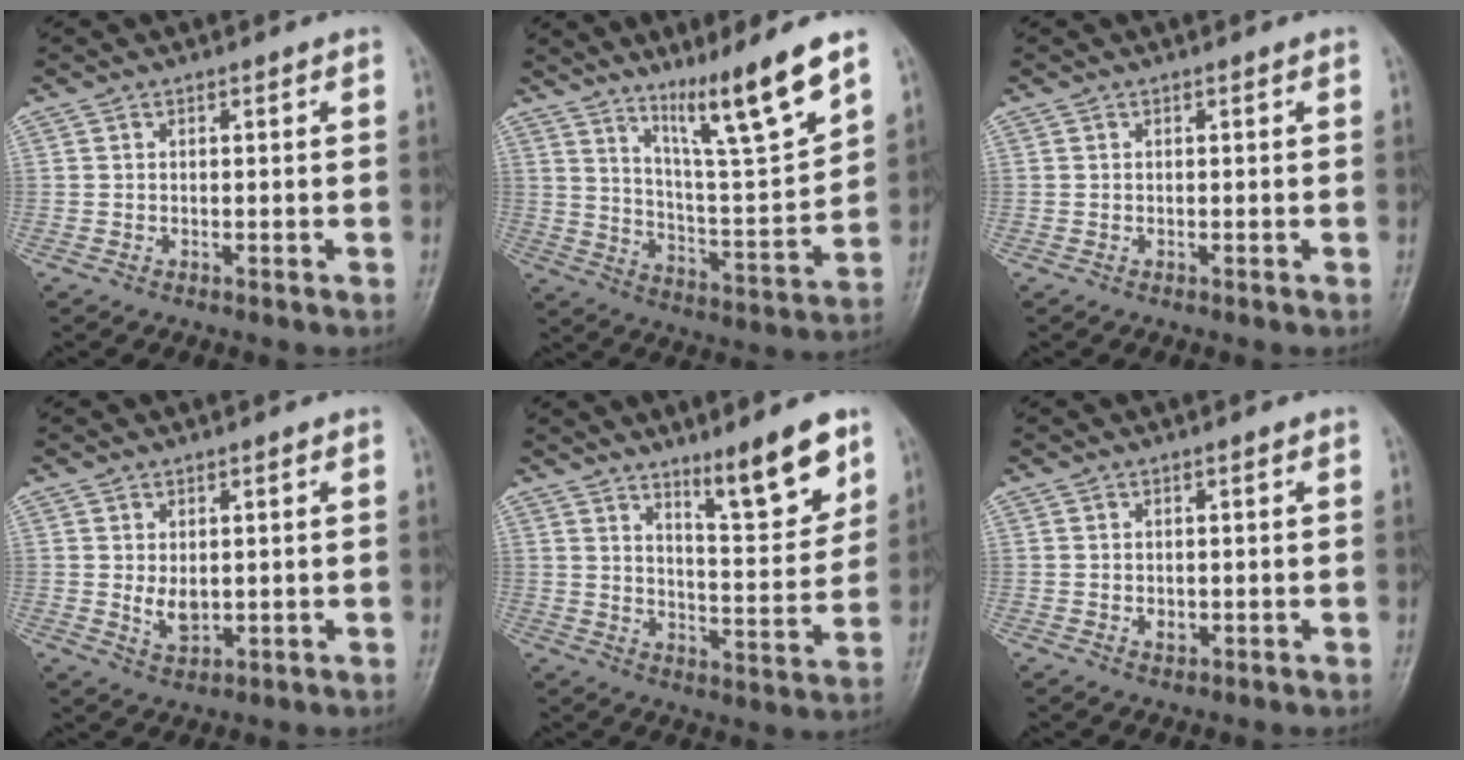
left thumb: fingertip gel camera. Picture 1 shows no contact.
{"total": 15.0, "force": [10.2, 0.8, 10.9], "torque": [-0.172, -0.073, 0.181]}
{"total": 0.0}
{"total": 4.0, "force": [0.6, 2.4, 3.1], "torque": [-0.044, -0.013, 0.018]}
{"total": 12.3, "force": [8.1, 2.4, 9.0], "torque": [-0.115, -0.062, 0.131]}
{"total": 1.5, "force": [0.0, 1.1, 1.0], "torque": [-0.010, -0.002, 0.002]}